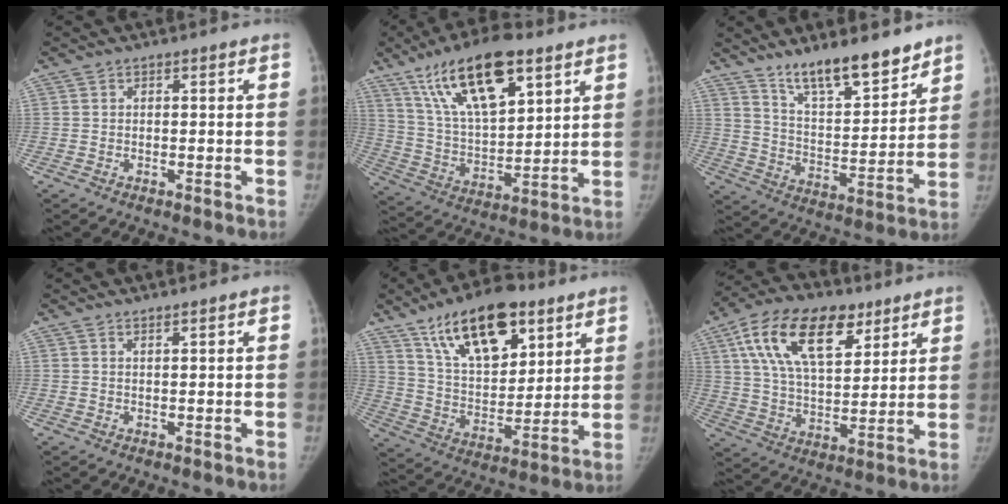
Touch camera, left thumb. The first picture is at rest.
{"total": 20.7, "force": [11.8, 8.2, 14.9], "torque": [-0.232, -0.041, 0.218]}
{"total": 14.8, "force": [11.7, 3.9, 8.2], "torque": [-0.102, -0.083, 0.204]}
{"total": 0.8, "force": [0.8, -0.1, 0.4], "torque": [-0.007, -0.007, 0.016]}
{"total": 21.5, "force": [12.4, 10.3, 14.2], "torque": [-0.196, -0.048, 0.219]}
{"total": 20.2, "force": [10.0, 10.7, 14.0], "torque": [-0.223, -0.020, 0.176]}